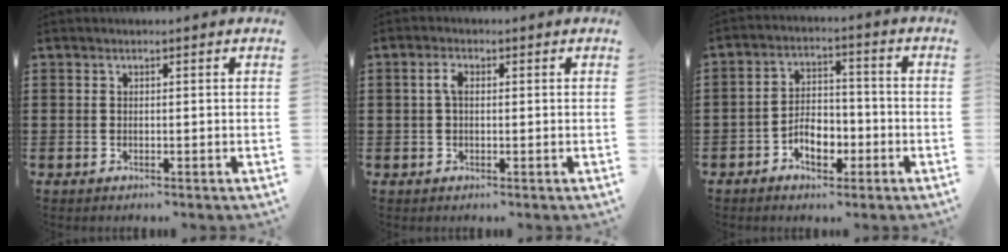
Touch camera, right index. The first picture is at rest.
{"total": 2.4, "force": [0.2, 1.1, 2.1], "torque": [-0.049, 0.004, -0.001]}
{"total": 6.2, "force": [-2.8, 3.8, 4.2], "torque": [-0.064, 0.005, -0.055]}